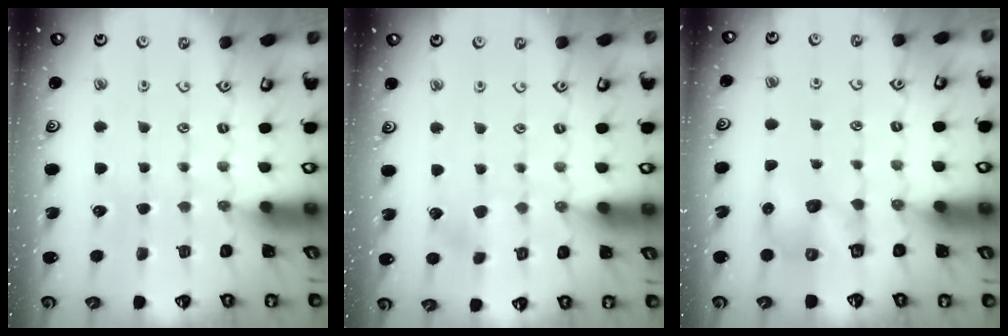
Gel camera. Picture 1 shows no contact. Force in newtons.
{"total": 3.7, "press": 3.6, "slide": 0.7}
{"total": 6.5, "press": 6.5, "slide": 0.6}